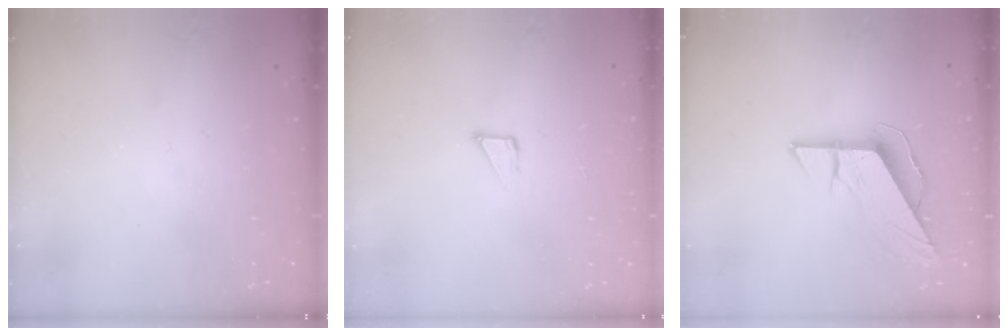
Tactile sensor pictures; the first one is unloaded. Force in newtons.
{"total": 2.1, "press": 2.1, "slide": 0.1}
{"total": 9.1, "press": 9.1, "slide": 0.7}